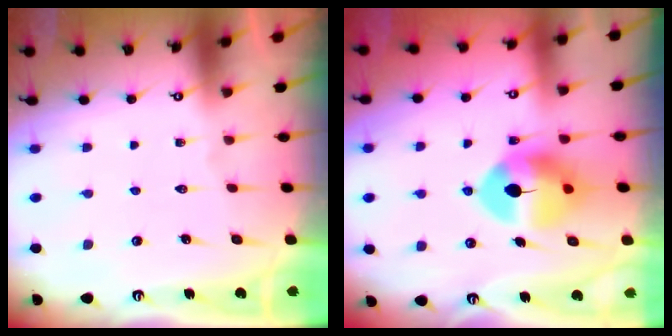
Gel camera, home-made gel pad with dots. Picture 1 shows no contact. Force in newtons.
{"total": 10.3, "press": 10.1, "slide": 1.7}